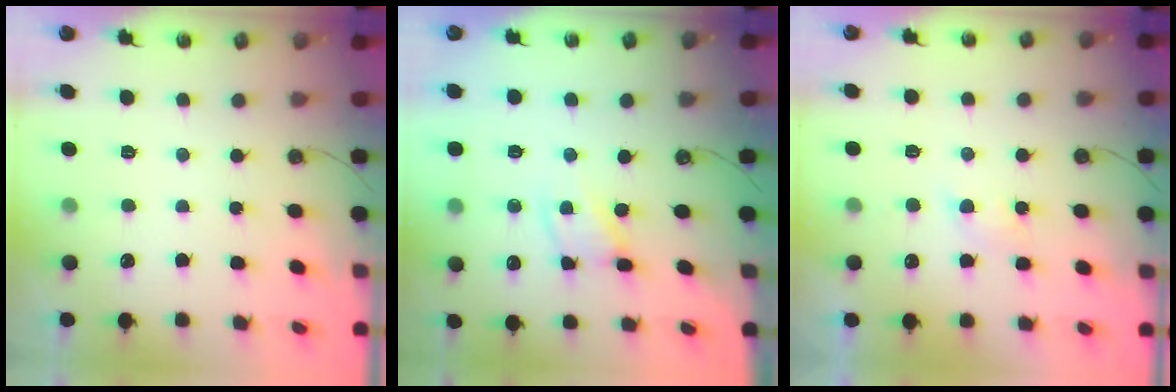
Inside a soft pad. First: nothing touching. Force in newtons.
{"total": 5.9, "press": 5.9, "slide": 0.4}
{"total": 2.9, "press": 2.9, "slide": 0.5}